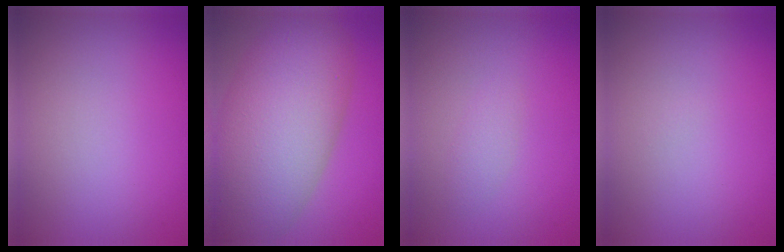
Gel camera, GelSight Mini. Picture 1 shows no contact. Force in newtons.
{"total": 12.2, "press": 12.2, "slide": 0.6}
{"total": 1.1, "press": 1.1, "slide": 0.0}
{"total": 0.0}